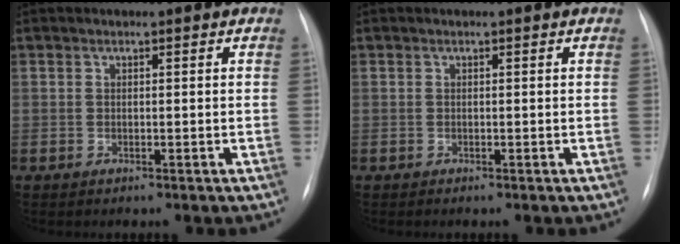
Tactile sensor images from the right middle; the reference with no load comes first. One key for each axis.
{"total": 0.0}